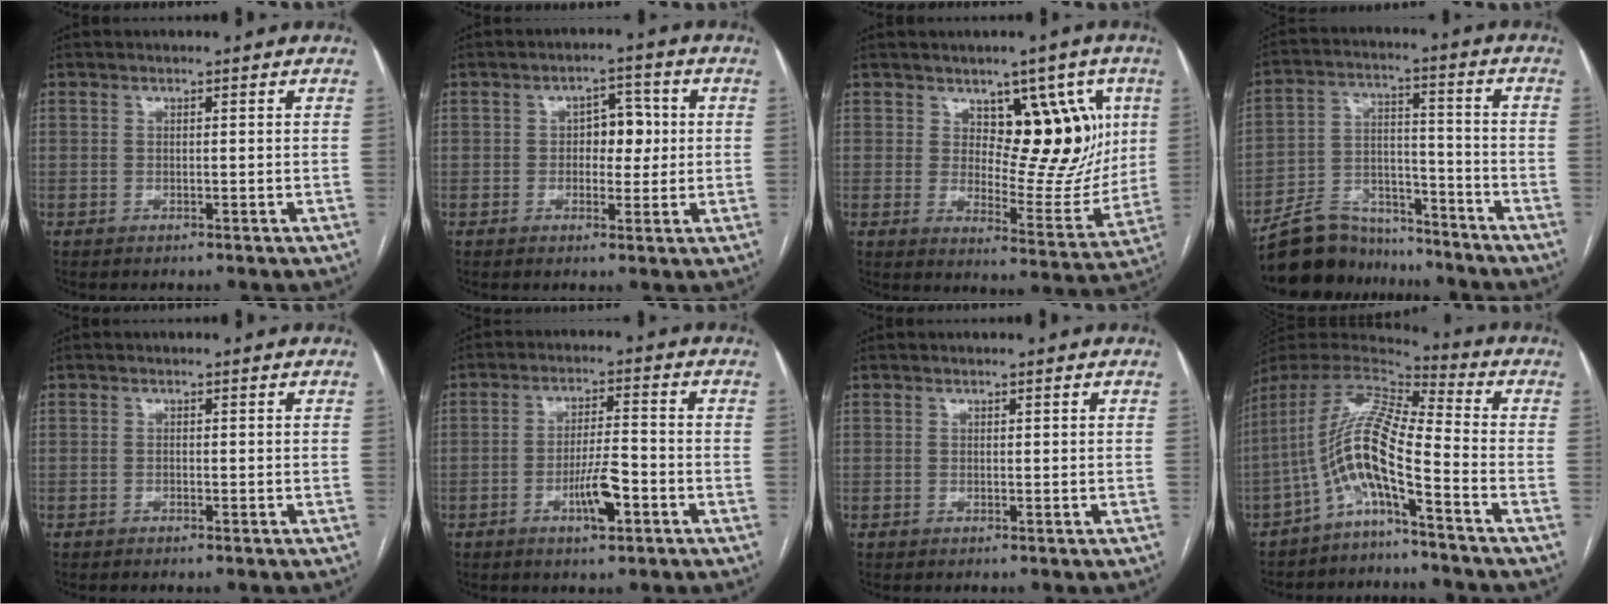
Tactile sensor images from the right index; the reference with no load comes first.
{"total": 5.0, "force": [0.3, 3.0, 4.0], "torque": [-0.054, 0.014, 0.006]}
{"total": 12.5, "force": [4.5, 6.5, 9.7], "torque": [-0.109, 0.005, 0.078]}
{"total": 13.0, "force": [-11.9, 4.8, 1.8], "torque": [-0.034, 0.035, -0.207]}
{"total": 0.6, "force": [-0.5, 0.0, 0.2], "torque": [-0.006, -0.001, -0.008]}
{"total": 6.4, "force": [-3.0, 1.1, 5.6], "torque": [-0.104, 0.001, -0.050]}
{"total": 0.0}
{"total": 11.5, "force": [-5.9, 0.7, 9.8], "torque": [-0.194, 0.020, -0.113]}